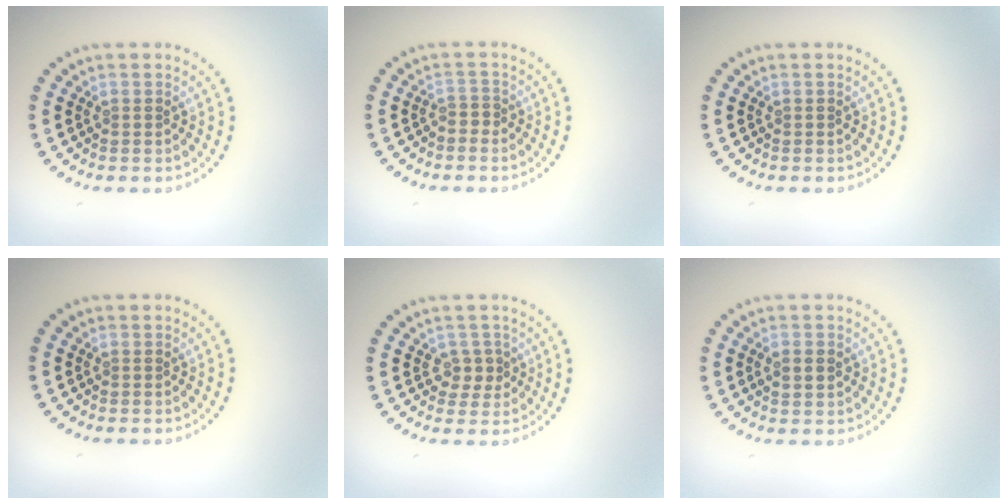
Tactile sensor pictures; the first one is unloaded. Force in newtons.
{"total": 1.0, "press": 0.6, "slide": 0.8}
{"total": 0.0}
{"total": 0.0}
{"total": 1.8, "press": 1.7, "slide": 0.7}
{"total": 2.2, "press": 2.2, "slide": 0.1}